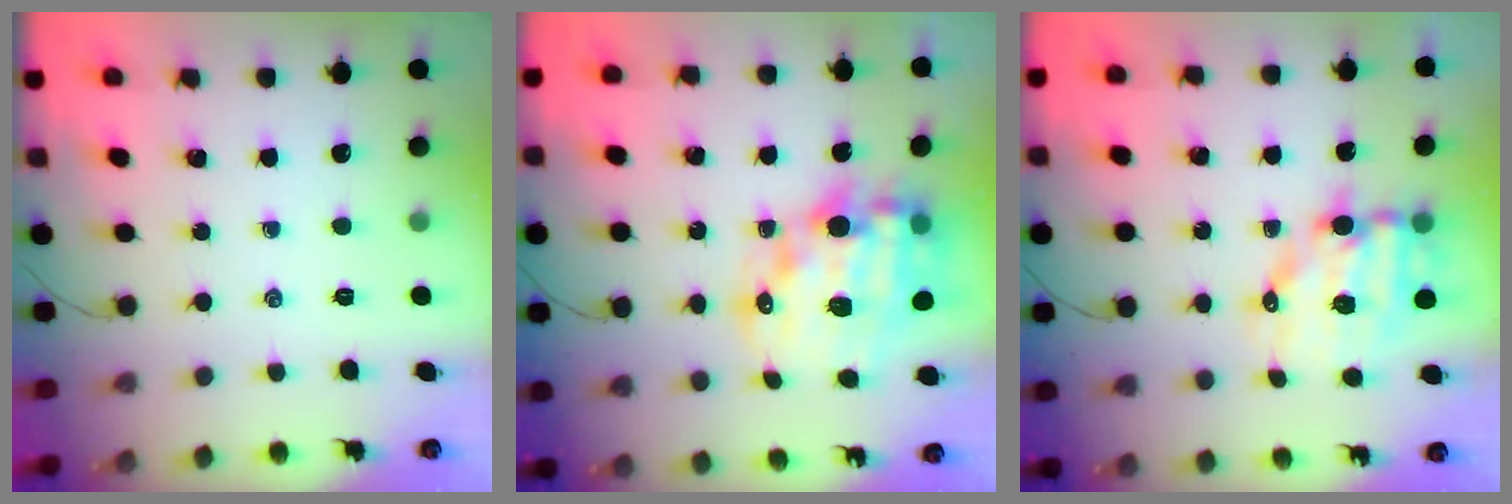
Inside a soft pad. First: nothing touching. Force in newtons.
{"total": 19.2, "press": 18.8, "slide": 4.1}
{"total": 10.9, "press": 10.6, "slide": 2.4}